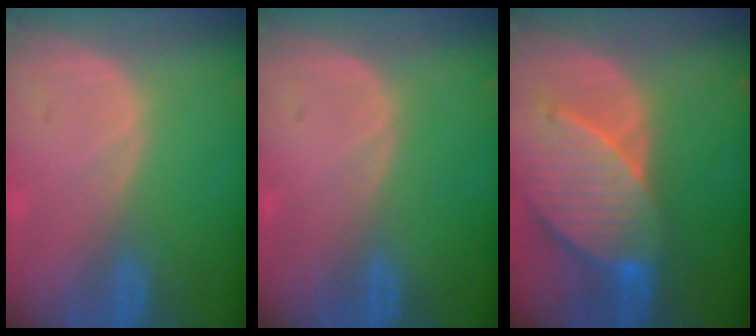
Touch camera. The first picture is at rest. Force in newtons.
{"total": 0.0}
{"total": 9.9, "press": 8.9, "slide": 4.3}